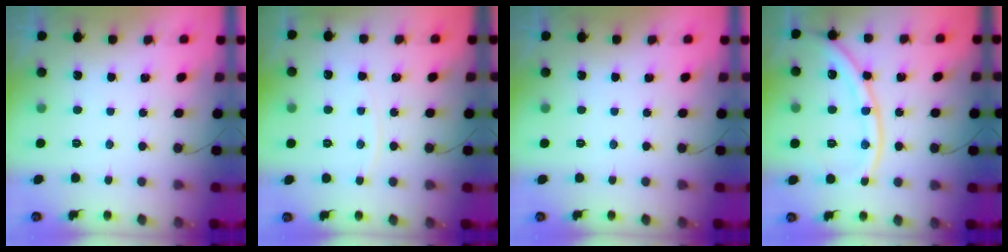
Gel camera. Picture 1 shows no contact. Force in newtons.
{"total": 4.5, "press": 4.4, "slide": 0.5}
{"total": 0.0}
{"total": 14.0, "press": 13.9, "slide": 1.6}